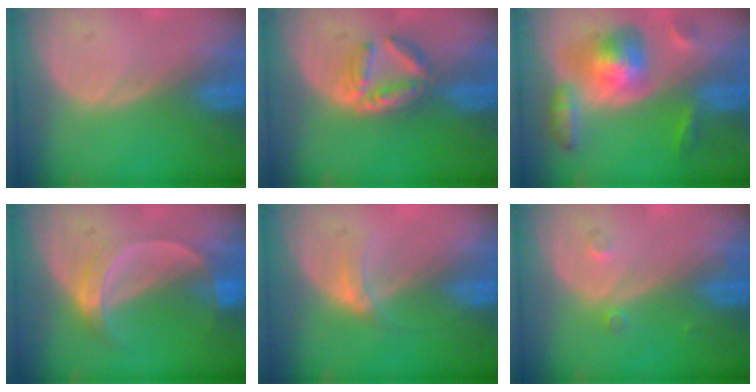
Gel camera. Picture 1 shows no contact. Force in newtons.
{"total": 5.3, "press": 5.2, "slide": 0.8}
{"total": 8.2, "press": 8.2, "slide": 0.5}
{"total": 5.3, "press": 4.7, "slide": 2.3}
{"total": 2.6, "press": 2.2, "slide": 1.4}
{"total": 1.5, "press": 1.2, "slide": 0.8}